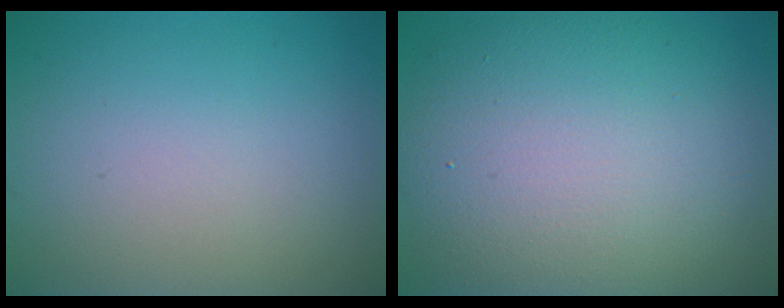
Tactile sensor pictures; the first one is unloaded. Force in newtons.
{"total": 12.6, "press": 12.5, "slide": 0.9}